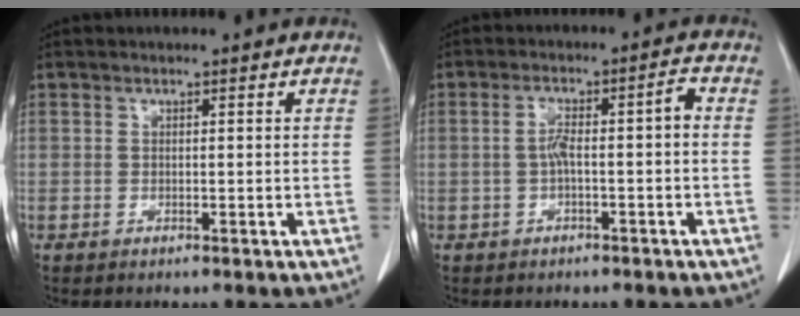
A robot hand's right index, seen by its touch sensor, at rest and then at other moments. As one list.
[{"total": 4.7, "force": [-0.6, 0.7, 4.6], "torque": [-0.084, 0.024, -0.006]}]